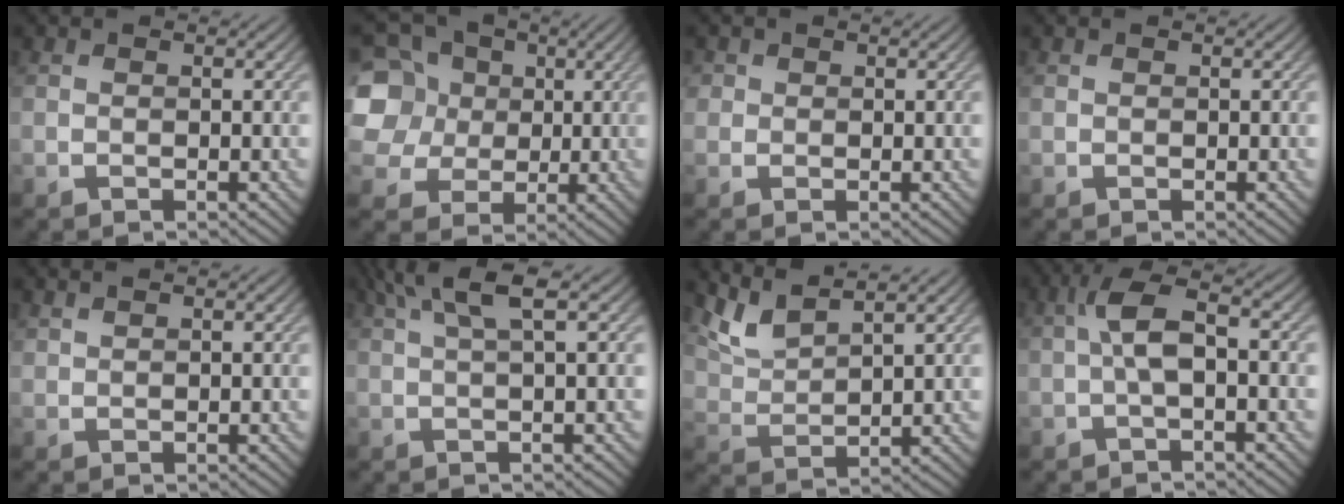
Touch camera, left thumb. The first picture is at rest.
{"total": 11.6, "force": [2.7, 10.0, 5.2], "torque": [-0.198, 0.031, 0.039]}
{"total": 1.7, "force": [0.5, 1.5, 0.3], "torque": [-0.003, -0.001, 0.005]}
{"total": 0.0}
{"total": 0.9, "force": [0.8, 0.1, 0.3], "torque": [-0.010, 0.003, 0.019]}
{"total": 4.9, "force": [2.2, 0.8, 4.4], "torque": [-0.079, 0.017, 0.042]}
{"total": 5.5, "force": [4.7, 1.2, 2.6], "torque": [-0.076, 0.002, 0.100]}
{"total": 4.7, "force": [-0.3, 1.4, 4.5], "torque": [-0.096, 0.014, -0.012]}